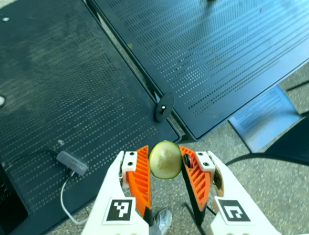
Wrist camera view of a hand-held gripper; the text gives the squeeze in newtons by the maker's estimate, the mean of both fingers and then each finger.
{"total": 7.1, "left": 6.5, "right": 7.8}